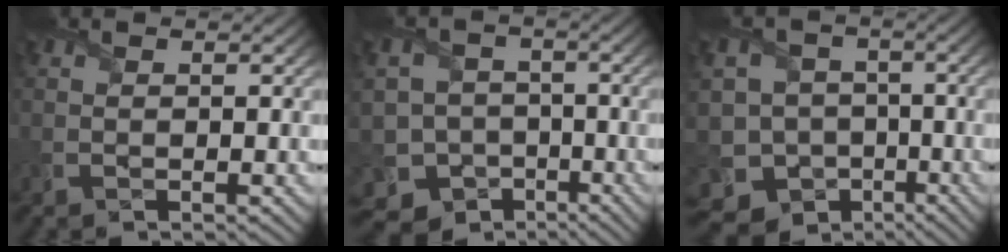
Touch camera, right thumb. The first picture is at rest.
{"total": 11.4, "force": [-6.3, 9.0, 2.9], "torque": [-0.092, -0.018, -0.113]}
{"total": 12.8, "force": [-7.5, 9.7, 3.7], "torque": [-0.119, -0.015, -0.120]}